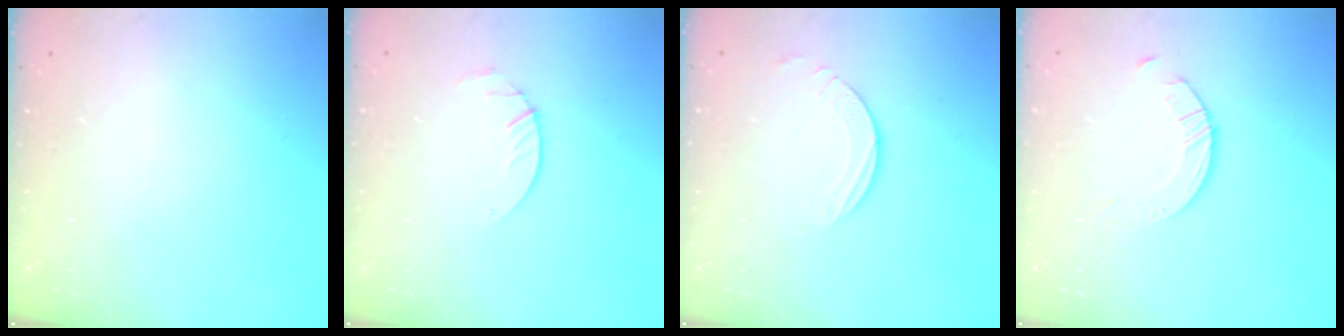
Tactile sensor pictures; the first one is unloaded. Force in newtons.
{"total": 1.7, "press": 1.6, "slide": 0.2}
{"total": 2.5, "press": 2.5, "slide": 0.2}
{"total": 2.6, "press": 2.6, "slide": 0.3}